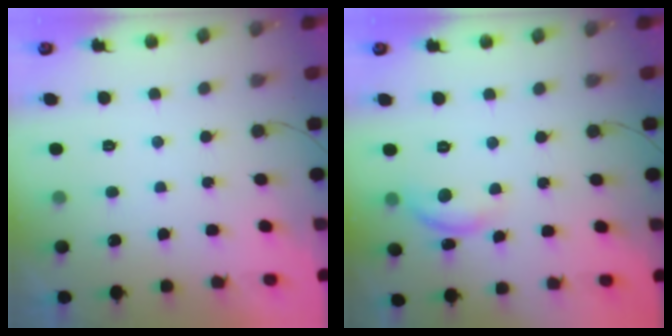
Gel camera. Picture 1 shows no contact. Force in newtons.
{"total": 9.3, "press": 9.3, "slide": 0.6}